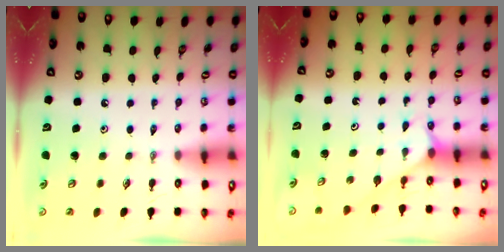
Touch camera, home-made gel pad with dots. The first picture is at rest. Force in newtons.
{"total": 2.9, "press": 2.9, "slide": 0.4}